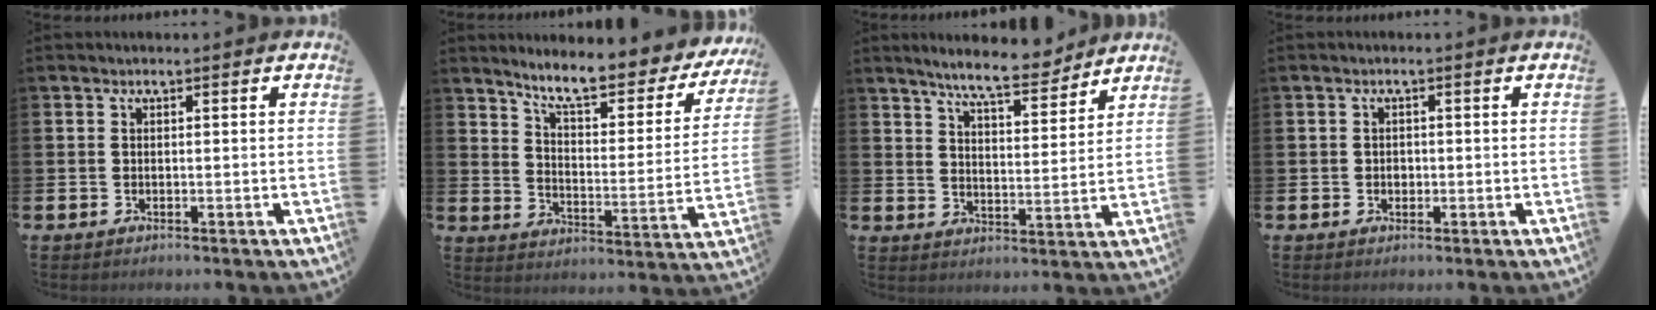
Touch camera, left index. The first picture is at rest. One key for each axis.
{"total": 7.8, "fx": 7.0, "fy": 1.2, "fz": 3.3, "tx": -0.093, "ty": -0.052, "tz": 0.116}
{"total": 8.1, "fx": 7.5, "fy": 1.2, "fz": 3.0, "tx": -0.067, "ty": -0.038, "tz": 0.131}
{"total": 1.0, "fx": 0.0, "fy": 0.9, "fz": 0.5, "tx": 0.001, "ty": 0.004, "tz": -0.005}